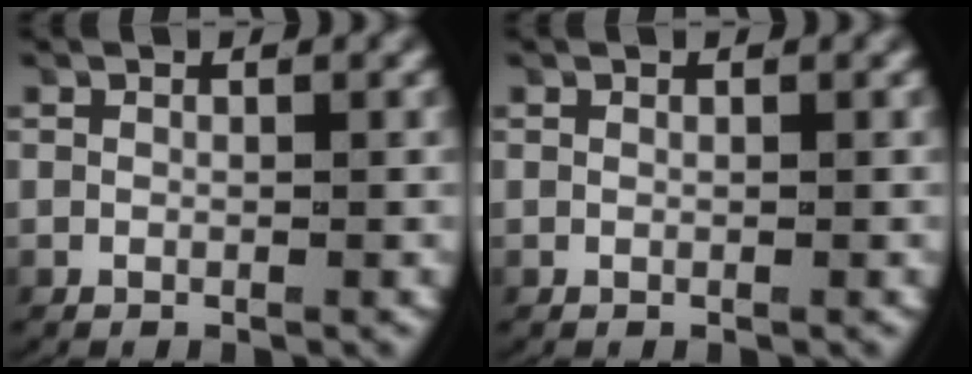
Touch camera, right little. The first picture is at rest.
{"total": 0.0}